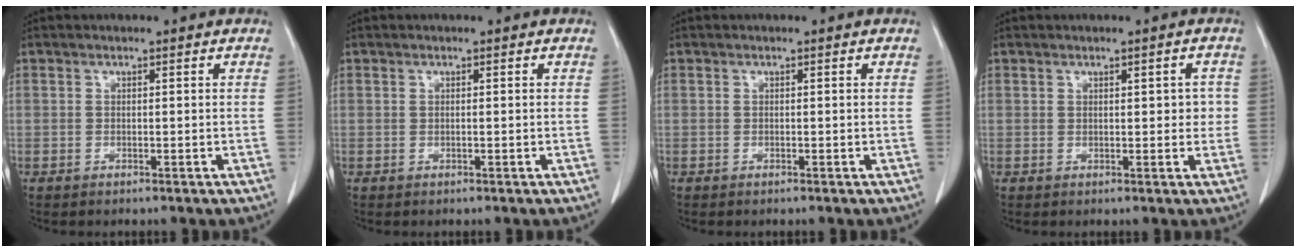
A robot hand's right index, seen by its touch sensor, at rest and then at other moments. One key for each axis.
{"total": 0.0}
{"total": 0.0}
{"total": 2.9, "fx": 0.5, "fy": 1.3, "fz": 2.6, "tx": -0.027, "ty": 0.006, "tz": 0.006}